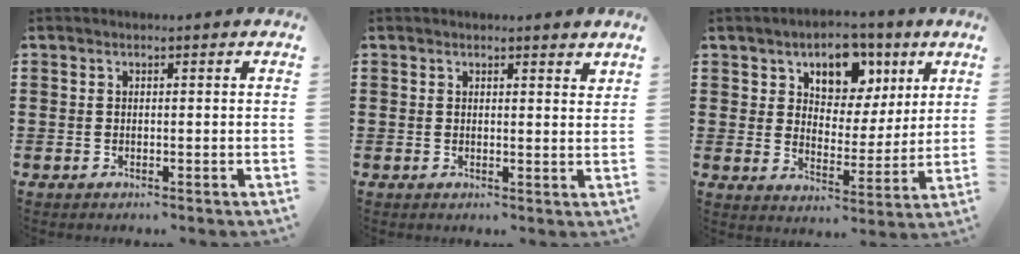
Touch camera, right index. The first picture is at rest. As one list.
[{"total": 1.0, "force": [0.9, 0.4, 0.2], "torque": [0.002, 0.001, 0.016]}, {"total": 7.0, "force": [4.5, 4.8, 2.3], "torque": [-0.063, -0.011, 0.074]}]